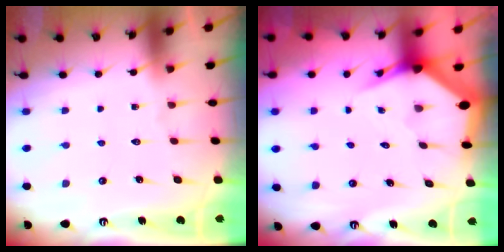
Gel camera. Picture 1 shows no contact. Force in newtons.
{"total": 3.7, "press": 3.6, "slide": 0.3}